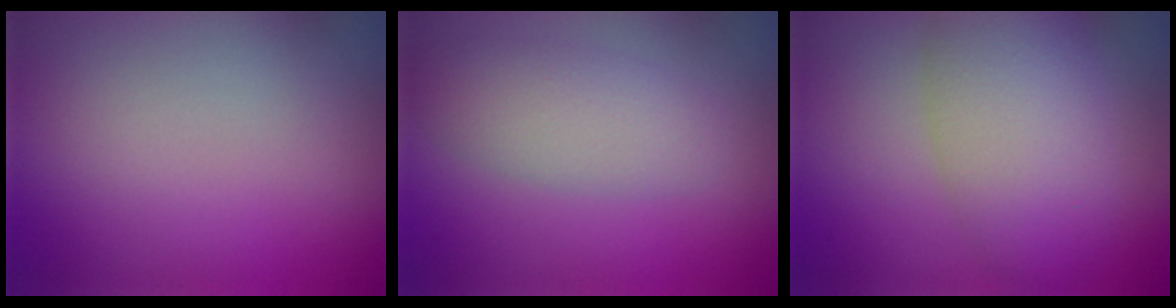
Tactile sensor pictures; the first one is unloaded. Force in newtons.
{"total": 3.9, "press": 3.9, "slide": 0.1}
{"total": 6.9, "press": 6.9, "slide": 0.4}